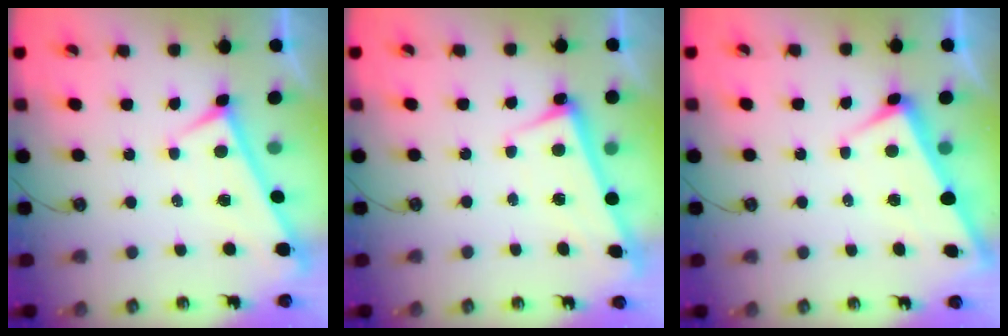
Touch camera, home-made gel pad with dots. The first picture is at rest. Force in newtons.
{"total": 2.8, "press": 2.8, "slide": 0.4}
{"total": 3.0, "press": 2.9, "slide": 0.6}